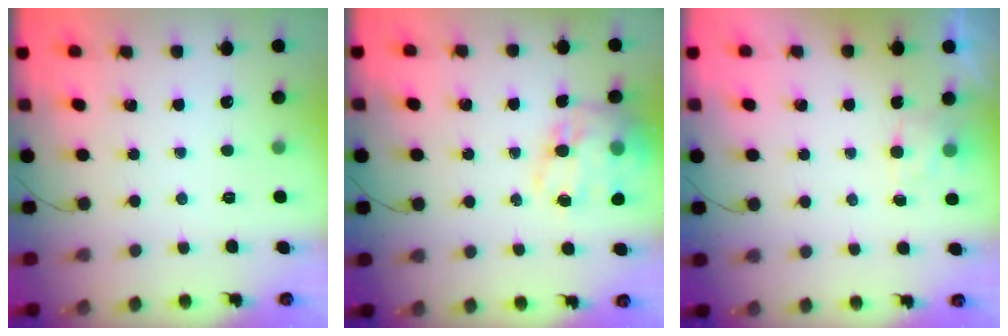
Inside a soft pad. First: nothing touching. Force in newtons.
{"total": 16.8, "press": 16.4, "slide": 3.8}
{"total": 1.9, "press": 1.5, "slide": 1.2}